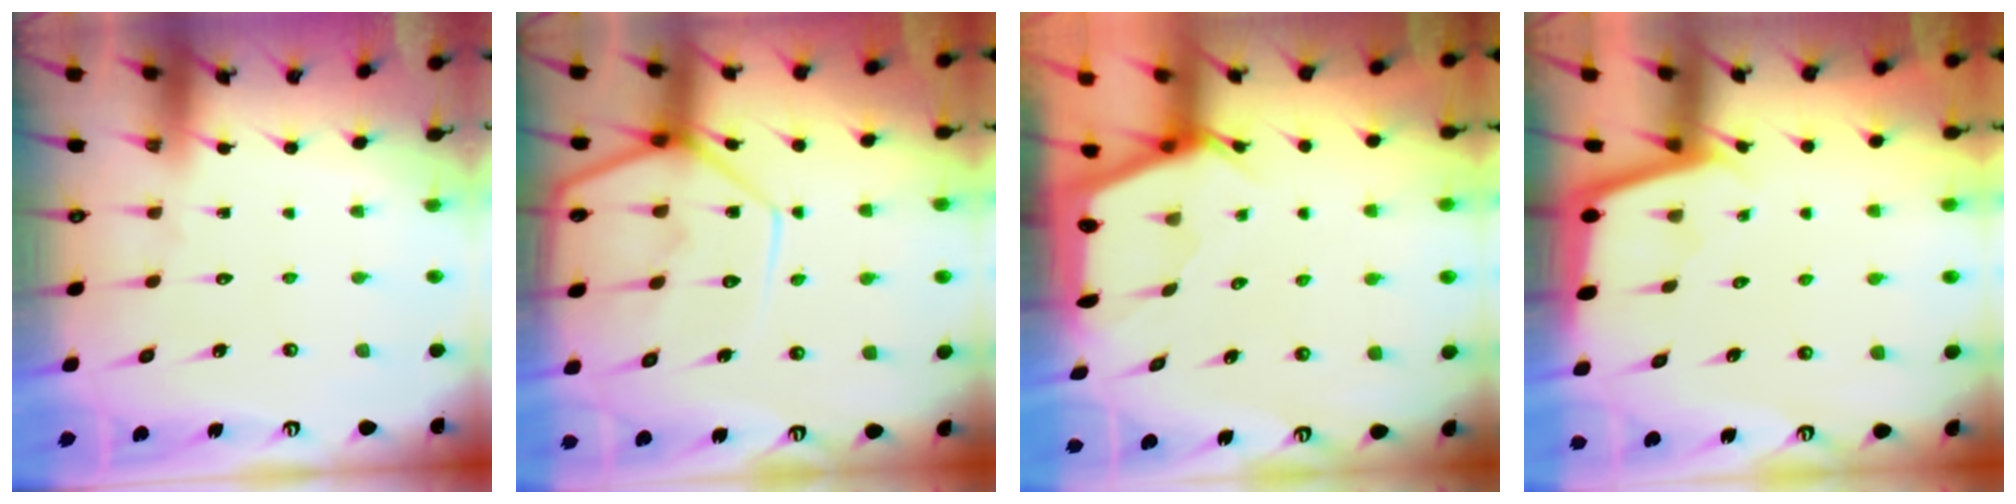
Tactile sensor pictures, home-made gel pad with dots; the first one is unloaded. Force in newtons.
{"total": 14.7, "press": 14.6, "slide": 1.5}
{"total": 2.5, "press": 2.4, "slide": 0.3}
{"total": 2.8, "press": 2.8, "slide": 0.2}